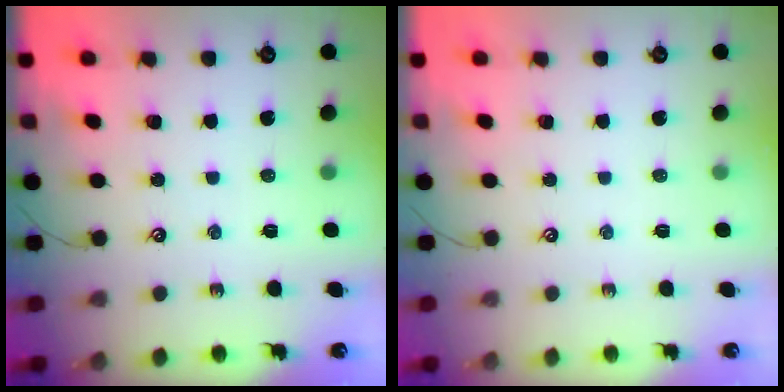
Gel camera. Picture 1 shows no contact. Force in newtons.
{"total": 0.0}